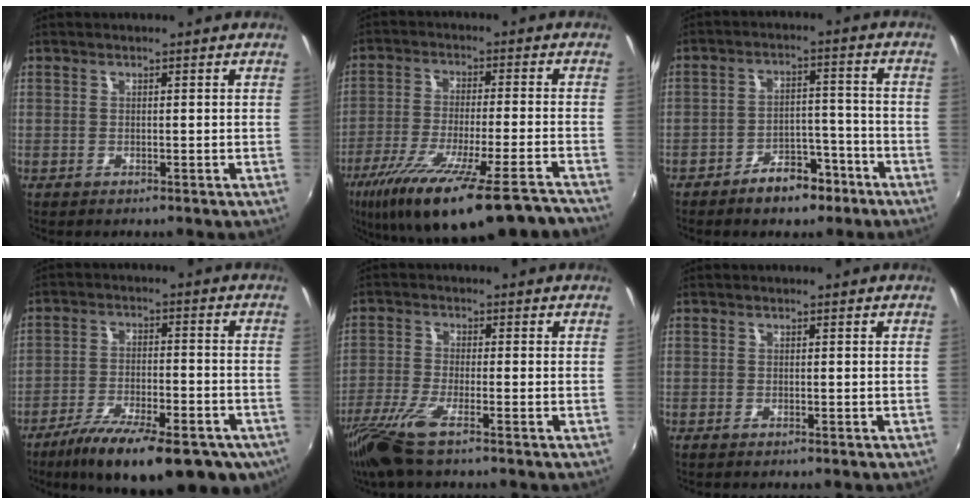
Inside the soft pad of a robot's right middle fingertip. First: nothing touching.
{"total": 22.0, "force": [-16.6, 2.8, 14.2], "torque": [-0.255, -0.068, -0.260]}
{"total": 7.8, "force": [-5.6, 4.0, 3.7], "torque": [-0.070, 0.020, -0.073]}
{"total": 21.4, "force": [-14.5, 7.3, 14.0], "torque": [-0.240, -0.049, -0.209]}
{"total": 8.7, "force": [-6.0, 1.2, 6.1], "torque": [-0.147, -0.028, -0.120]}
{"total": 0.7, "force": [-0.6, 0.1, 0.3], "torque": [-0.007, -0.004, -0.012]}